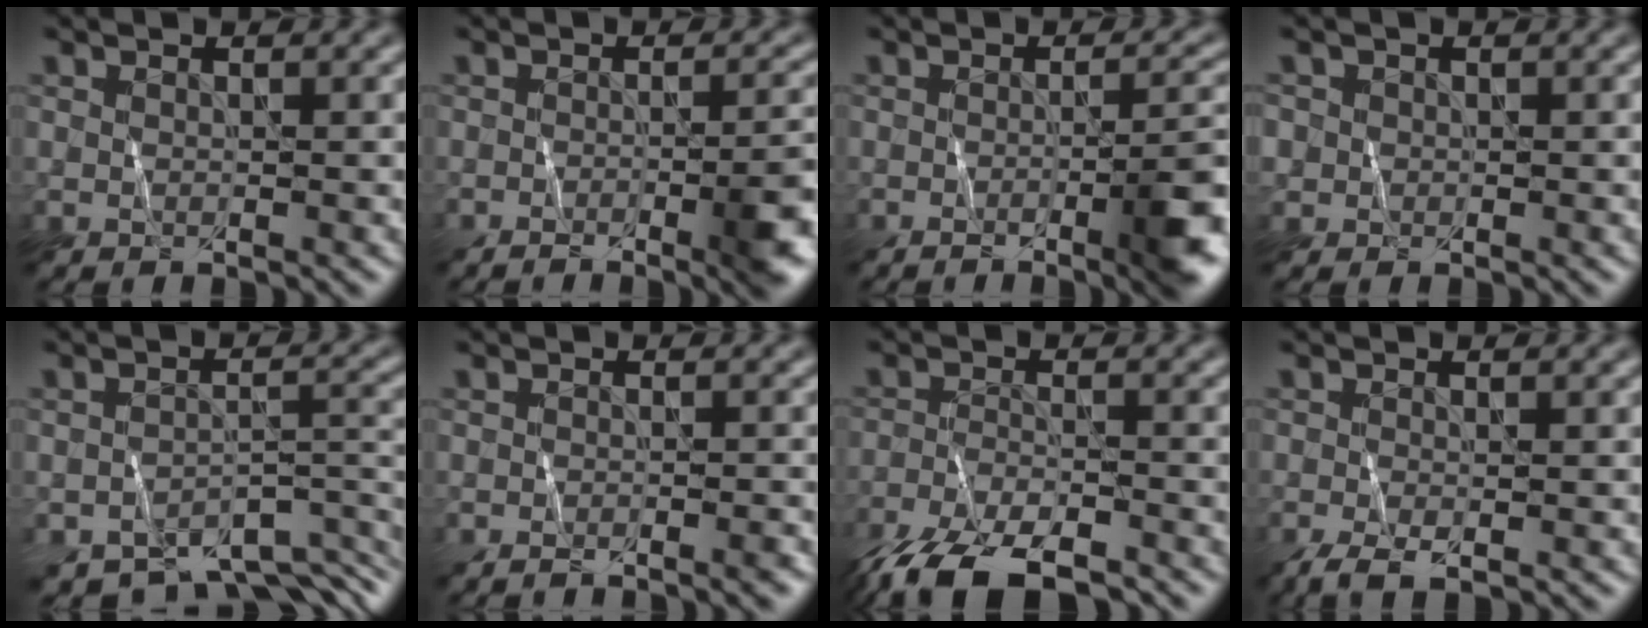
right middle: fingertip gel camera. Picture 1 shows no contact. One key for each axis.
{"total": 4.9, "fx": -2.5, "fy": 1.3, "fz": 4.0, "tx": -0.043, "ty": 0.001, "tz": -0.040}
{"total": 5.8, "fx": -2.3, "fy": 1.3, "fz": 5.1, "tx": -0.056, "ty": 0.005, "tz": -0.039}
{"total": 1.3, "fx": -0.2, "fy": 1.3, "fz": -0.2, "tx": 0.015, "ty": 0.000, "tz": 0.000}
{"total": 7.2, "fx": -5.8, "fy": 2.6, "fz": 3.5, "tx": -0.038, "ty": -0.014, "tz": -0.079}
{"total": 1.5, "fx": -1.2, "fy": 0.2, "fz": 1.0, "tx": 0.002, "ty": 0.000, "tz": -0.025}
{"total": 7.0, "fx": -5.8, "fy": 1.9, "fz": 3.5, "tx": -0.059, "ty": -0.008, "tz": -0.109}
{"total": 1.7, "fx": -1.1, "fy": 0.3, "fz": 1.3, "tx": -0.024, "ty": -0.003, "tz": -0.025}